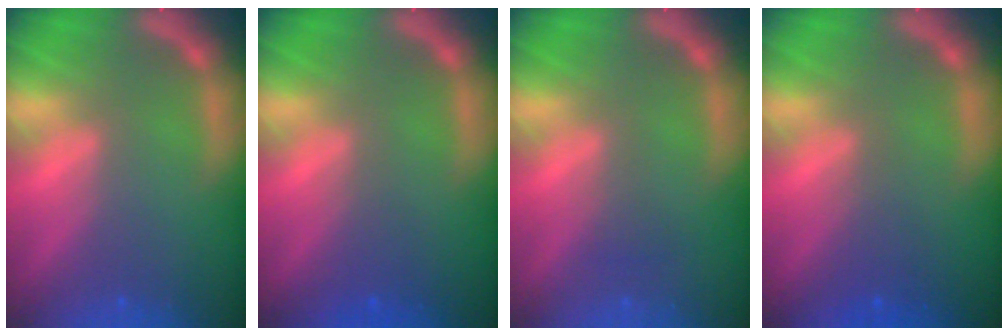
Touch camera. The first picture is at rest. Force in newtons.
{"total": 1.4}
{"total": 1.0}
{"total": 2.0}